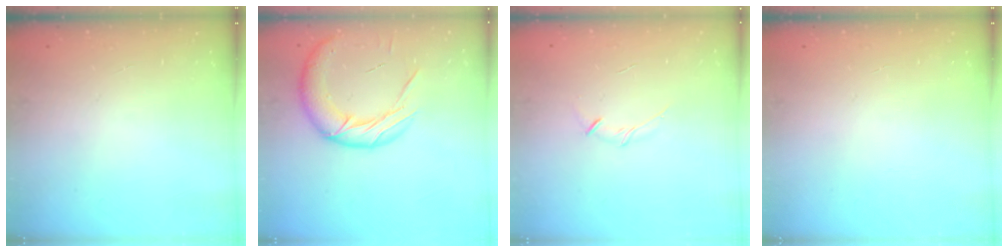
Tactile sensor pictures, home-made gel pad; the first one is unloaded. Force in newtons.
{"total": 15.9, "press": 15.7, "slide": 1.9}
{"total": 3.5, "press": 3.3, "slide": 1.0}
{"total": 0.0}